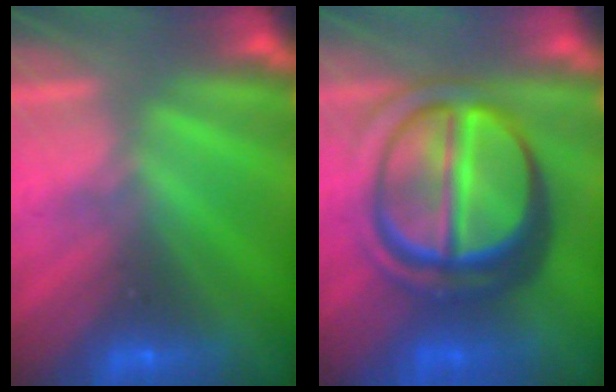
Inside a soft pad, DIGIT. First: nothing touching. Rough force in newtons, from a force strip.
{"total": 7.1}